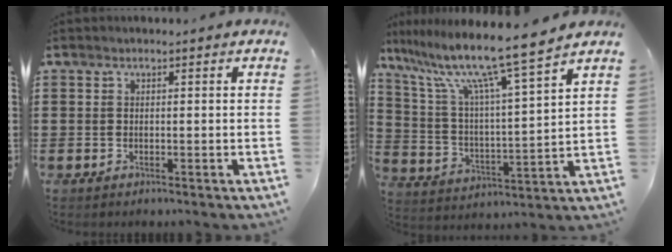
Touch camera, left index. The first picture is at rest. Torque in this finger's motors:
{"motor_torque": [1.02, -1.11, 1.05, 0.21]}